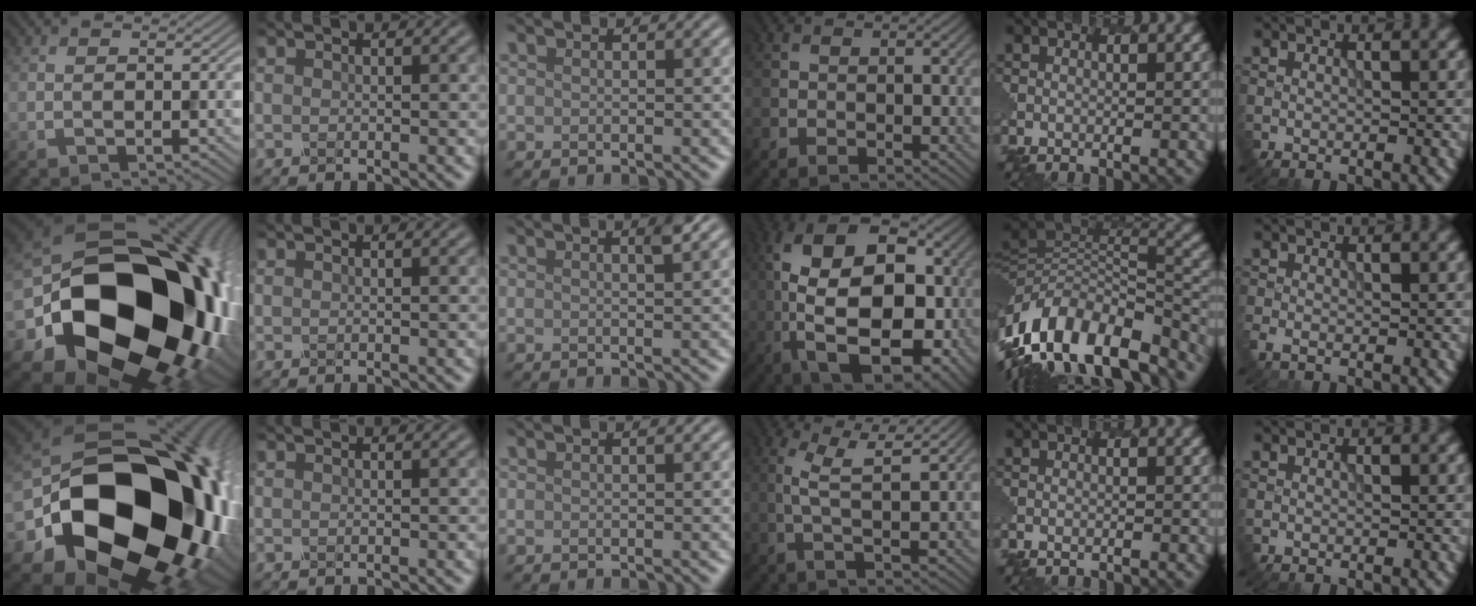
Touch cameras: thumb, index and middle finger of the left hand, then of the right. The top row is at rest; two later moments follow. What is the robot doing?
{"motion": "dispense", "object": "toothpaste"}